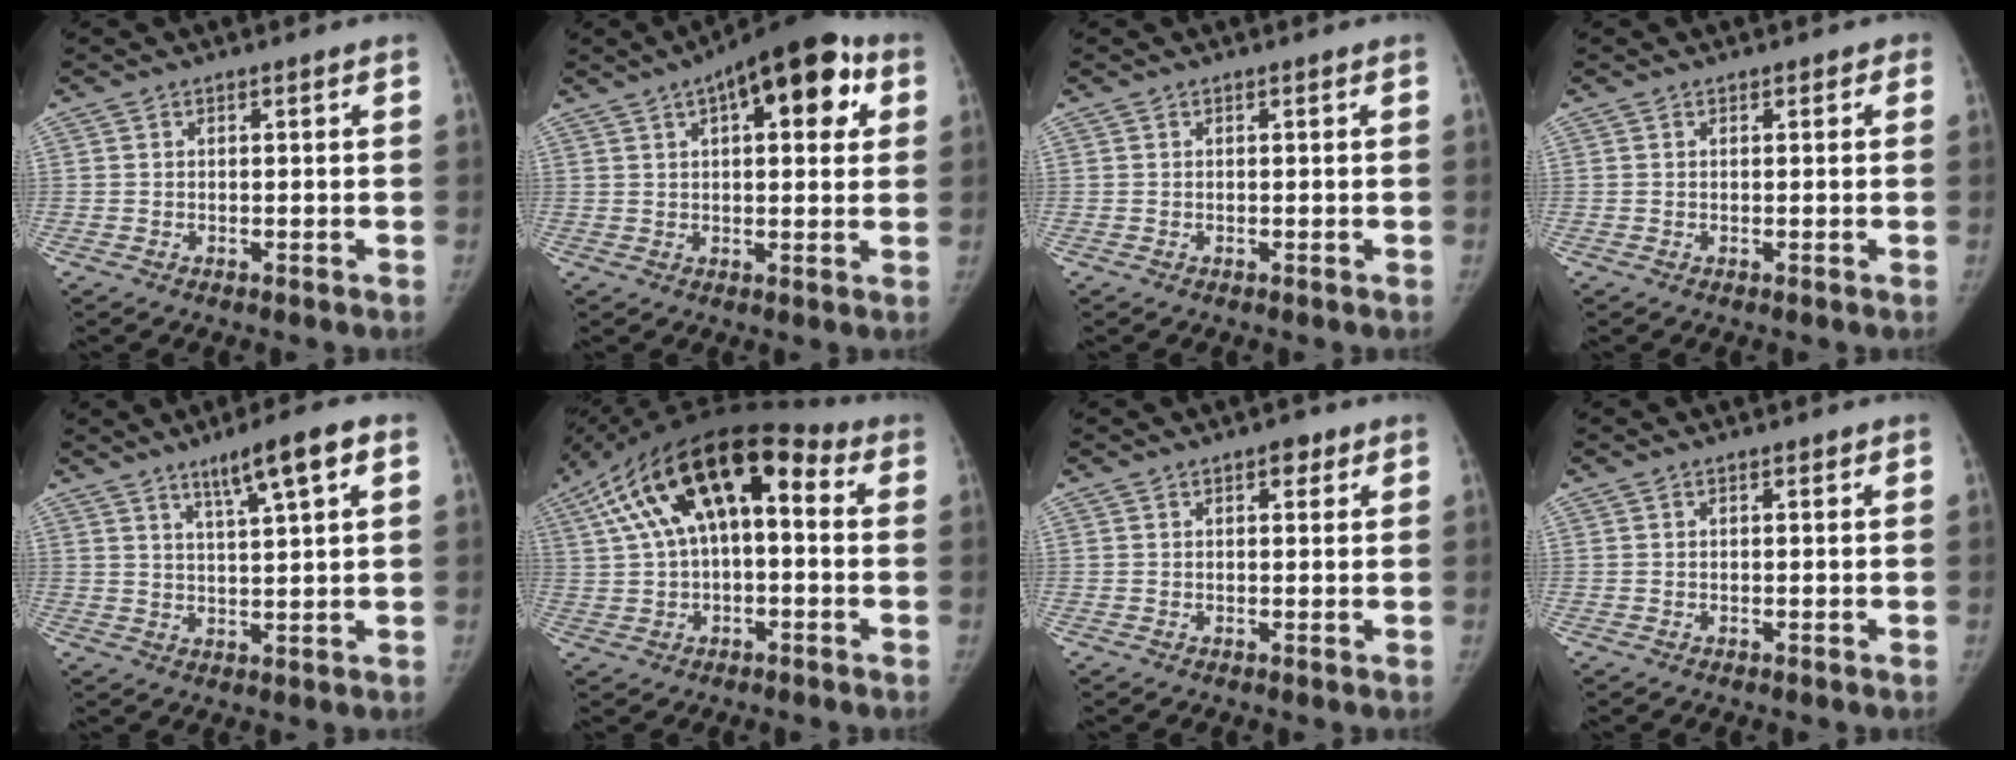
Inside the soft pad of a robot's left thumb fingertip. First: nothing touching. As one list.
[{"total": 15.9, "force": [6.3, 6.8, 12.9], "torque": [-0.146, 0.014, 0.081]}, {"total": 0.0}, {"total": 0.9, "force": [0.5, 0.7, 0.3], "torque": [0.009, 0.000, 0.001]}, {"total": 8.1, "force": [4.4, 0.9, 6.8], "torque": [-0.110, -0.012, 0.072]}, {"total": 19.2, "force": [4.2, 9.5, 16.2], "torque": [-0.271, 0.048, 0.054]}, {"total": 2.3, "force": [1.2, 1.2, 1.5], "torque": [-0.009, -0.002, 0.014]}, {"total": 0.0}]